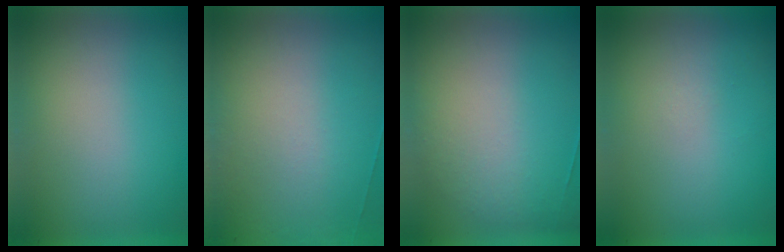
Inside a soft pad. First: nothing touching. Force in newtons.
{"total": 6.8}
{"total": 2.6}
{"total": 1.0}